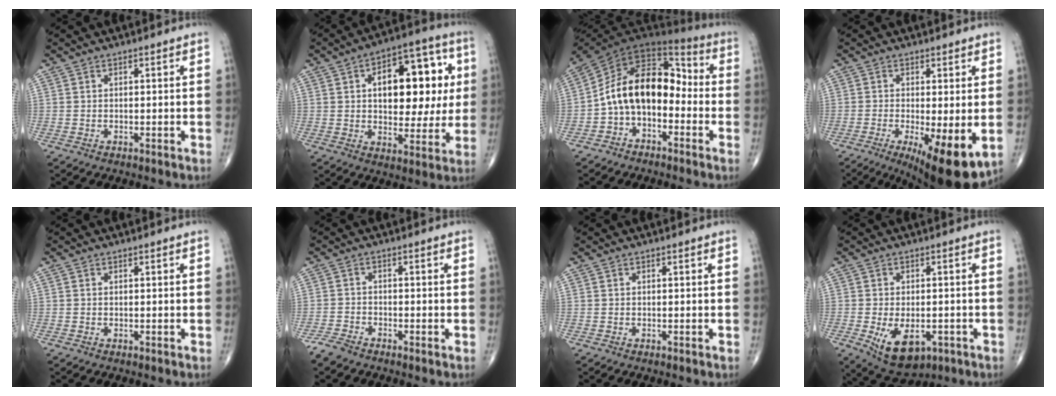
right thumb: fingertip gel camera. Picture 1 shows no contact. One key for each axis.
{"total": 19.3, "fx": 3.5, "fy": 10.6, "fz": 15.7, "tx": -0.174, "ty": 0.016, "tz": 0.050}
{"total": 15.3, "fx": -2.7, "fy": 9.9, "fz": 11.3, "tx": -0.163, "ty": 0.076, "tz": -0.059}
{"total": 12.2, "fx": -3.4, "fy": 3.5, "fz": 11.2, "tx": -0.164, "ty": -0.024, "tz": -0.043}
{"total": 0.0}
{"total": 2.7, "fx": -2.4, "fy": 0.7, "fz": 1.0, "tx": -0.026, "ty": -0.002, "tz": -0.051}
{"total": 0.0}
{"total": 9.9, "fx": -3.3, "fy": 5.9, "fz": 7.3, "tx": -0.104, "ty": 0.000, "tz": -0.036}